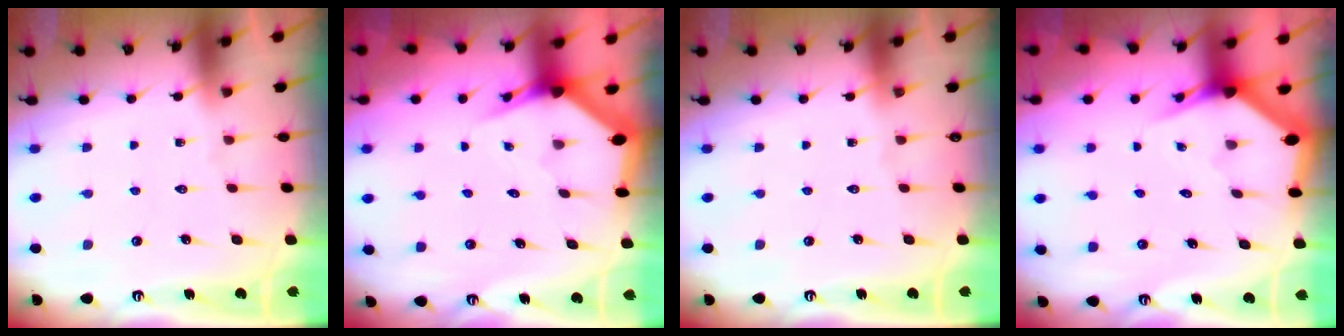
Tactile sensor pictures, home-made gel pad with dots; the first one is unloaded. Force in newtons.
{"total": 3.0, "press": 2.9, "slide": 0.5}
{"total": 0.0}
{"total": 2.9, "press": 2.9, "slide": 0.2}